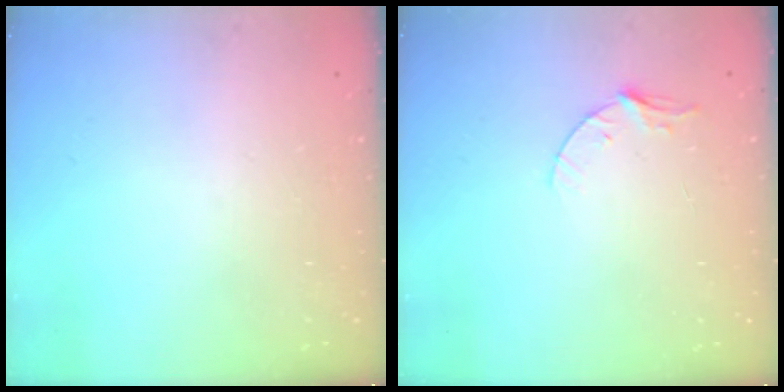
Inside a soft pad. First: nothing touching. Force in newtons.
{"total": 3.9, "press": 3.9, "slide": 0.4}